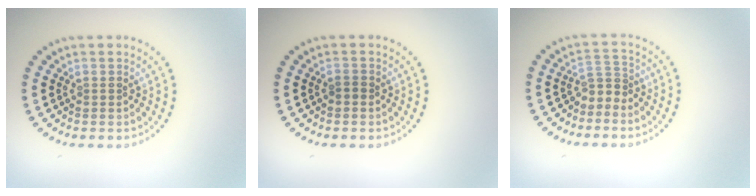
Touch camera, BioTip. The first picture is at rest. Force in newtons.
{"total": 0.7, "press": 0.6, "slide": 0.3}
{"total": 1.9, "press": 1.2, "slide": 1.5}